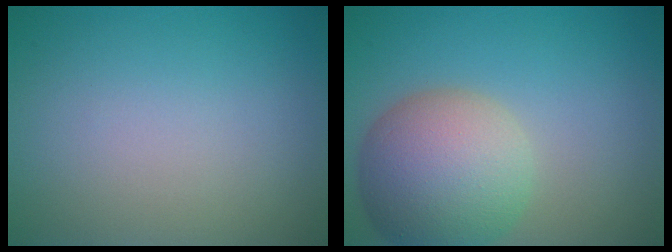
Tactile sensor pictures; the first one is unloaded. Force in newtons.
{"total": 8.5, "press": 8.5, "slide": 0.7}